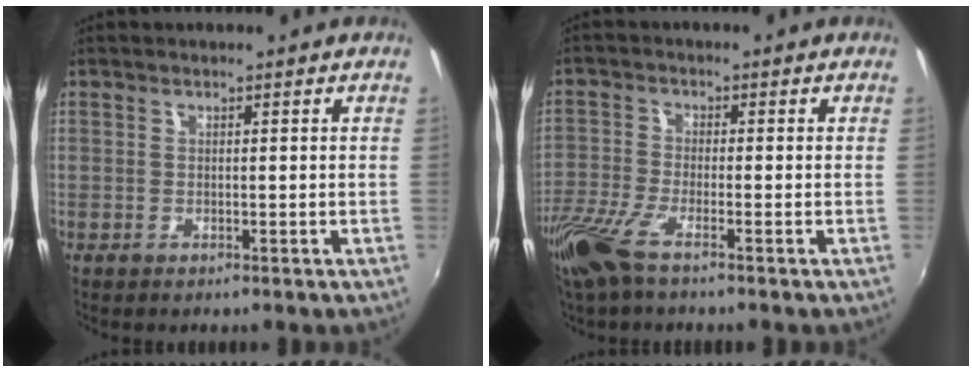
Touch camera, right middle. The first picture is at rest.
{"total": 8.1, "force": [-5.7, 1.4, 5.6], "torque": [-0.138, -0.027, -0.118]}